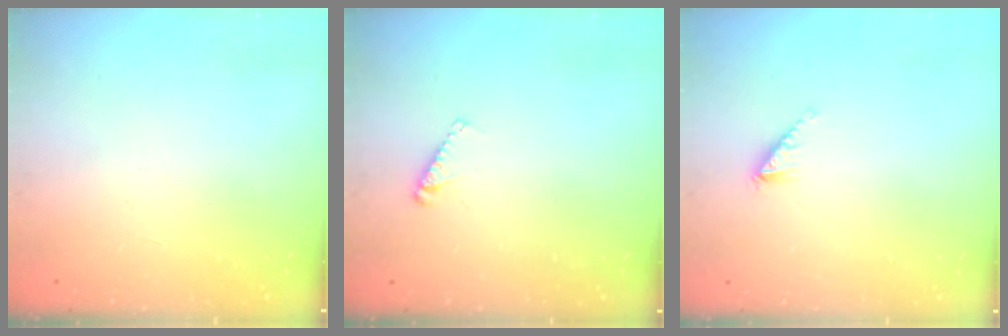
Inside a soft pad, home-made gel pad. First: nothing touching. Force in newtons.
{"total": 3.4, "press": 3.4, "slide": 0.2}
{"total": 0.5, "press": 0.5, "slide": 0.1}